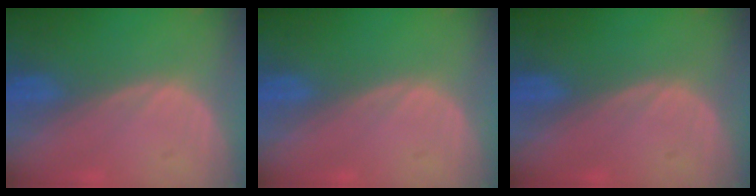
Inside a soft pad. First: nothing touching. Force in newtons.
{"total": 0.0}
{"total": 0.0}